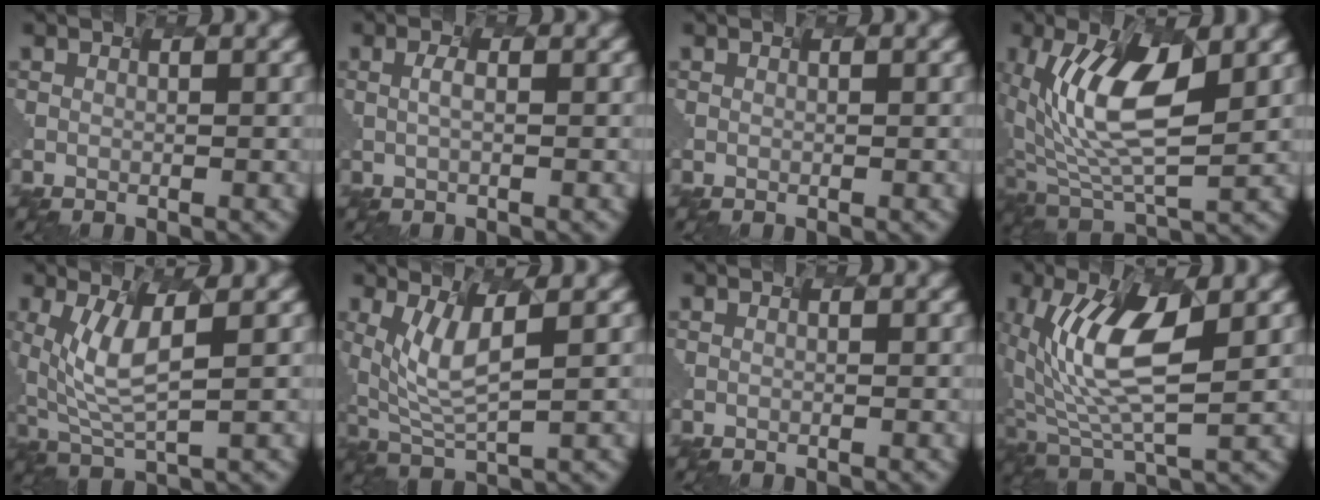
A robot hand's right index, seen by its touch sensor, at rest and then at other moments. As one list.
[{"total": 0.8, "force": [-0.6, -0.1, 0.5], "torque": [-0.014, 0.005, -0.001]}, {"total": 0.0}, {"total": 9.4, "force": [1.2, 3.8, 8.5], "torque": [-0.173, -0.004, 0.027]}, {"total": 5.2, "force": [0.6, 1.5, 5.0], "torque": [-0.122, -0.010, 0.029]}, {"total": 4.4, "force": [0.8, 1.2, 4.2], "torque": [-0.105, -0.014, 0.037]}, {"total": 0.0}, {"total": 8.5, "force": [0.7, 3.1, 7.9], "torque": [-0.173, -0.001, 0.023]}]